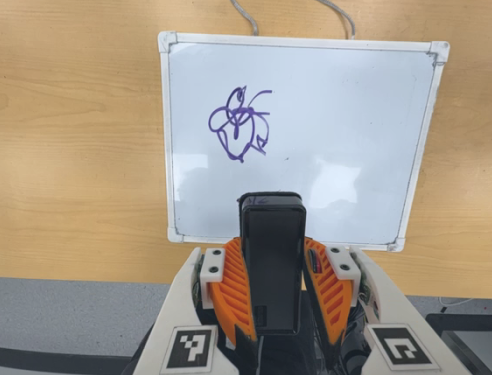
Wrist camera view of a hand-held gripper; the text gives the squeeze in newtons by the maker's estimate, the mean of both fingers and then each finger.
{"total": 8.7, "left": 6.8, "right": 10.7}